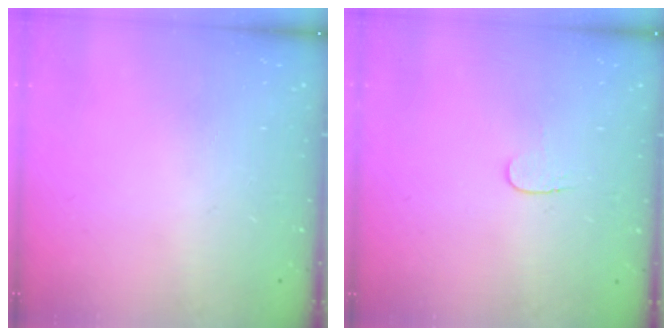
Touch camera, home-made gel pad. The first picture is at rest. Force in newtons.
{"total": 3.5, "press": 3.5, "slide": 0.4}